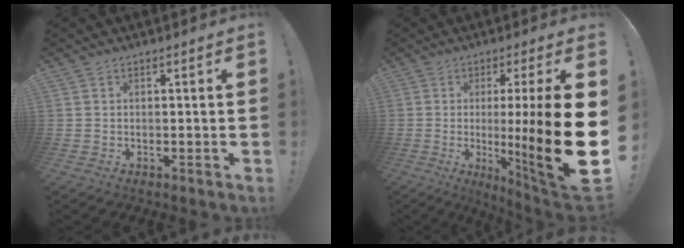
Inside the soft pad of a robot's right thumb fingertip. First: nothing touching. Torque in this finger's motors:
{"motor_torque": [-0.08, 1.88, 2.57, -0.20, 0.41]}